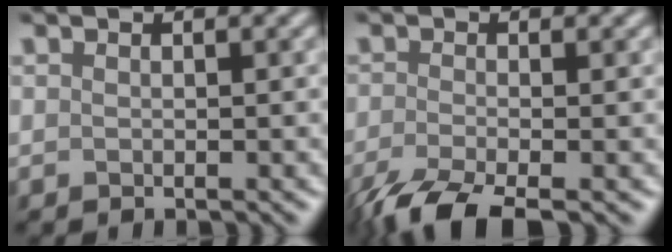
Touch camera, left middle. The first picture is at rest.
{"total": 5.4, "force": [-4.1, 1.0, 3.4], "torque": [-0.059, -0.010, -0.080]}